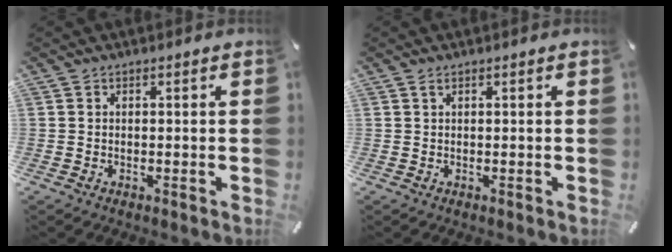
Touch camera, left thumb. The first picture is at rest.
{"total": 0.6, "force": [0.3, 0.2, 0.5], "torque": [-0.011, 0.001, 0.006]}